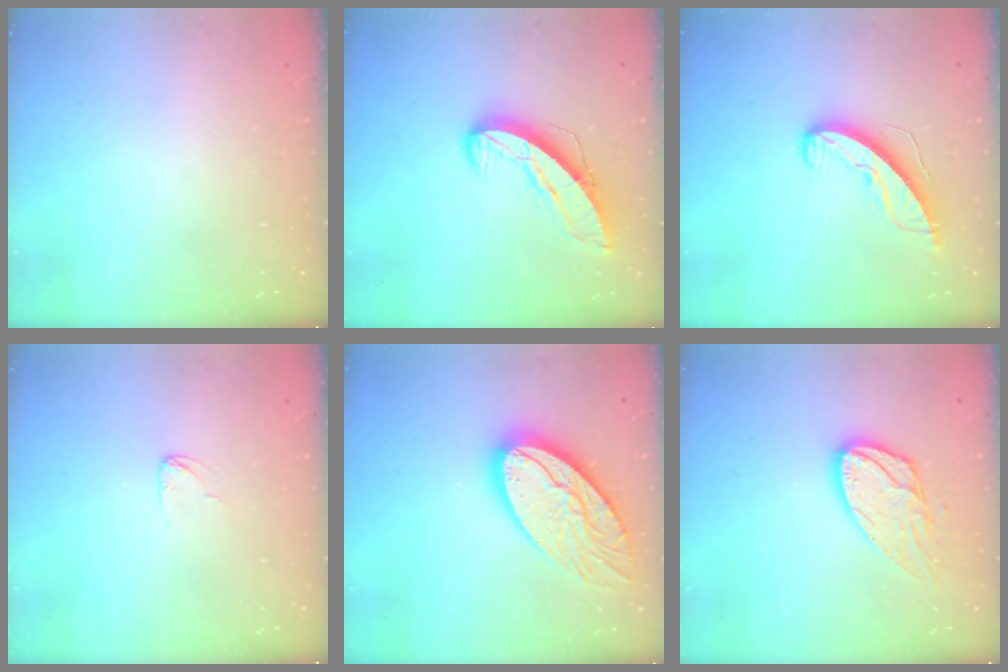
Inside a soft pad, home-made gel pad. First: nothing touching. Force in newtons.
{"total": 9.4, "press": 9.4, "slide": 0.9}
{"total": 8.9, "press": 8.9, "slide": 0.4}
{"total": 2.6, "press": 2.6, "slide": 0.1}
{"total": 22.2, "press": 22.1, "slide": 2.3}
{"total": 12.7, "press": 12.7, "slide": 1.3}